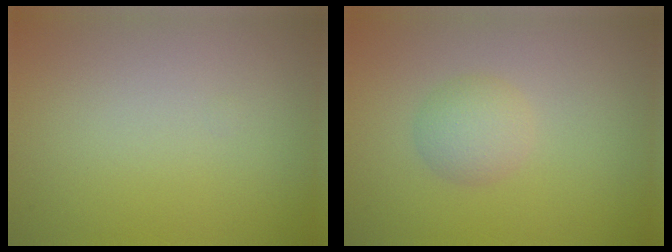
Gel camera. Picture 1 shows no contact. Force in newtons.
{"total": 2.3, "press": 2.3, "slide": 0.1}